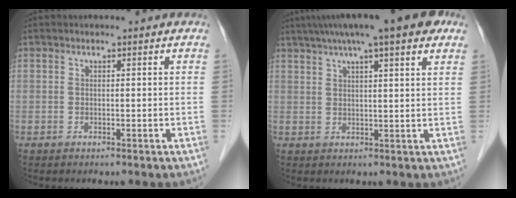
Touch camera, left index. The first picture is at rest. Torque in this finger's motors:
{"motor_torque": [0.99, -1.15, 1.06, 0.21]}